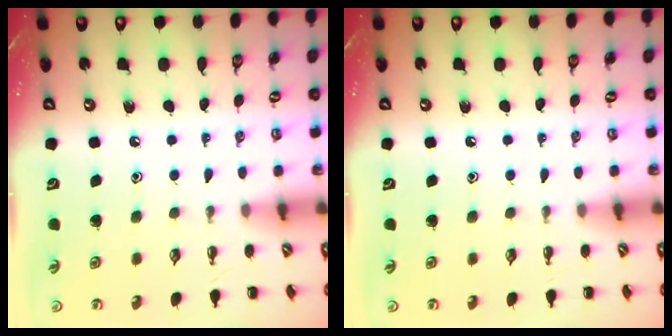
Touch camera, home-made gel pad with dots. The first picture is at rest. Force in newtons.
{"total": 0.0}